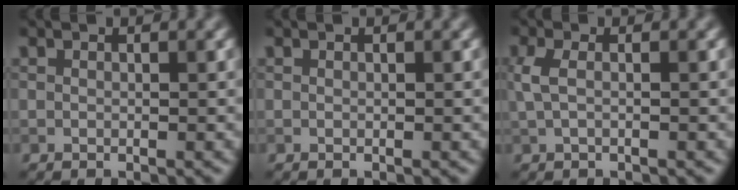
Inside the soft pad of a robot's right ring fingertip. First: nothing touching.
{"total": 0.0}
{"total": 2.0, "force": [0.3, 0.7, 1.8], "torque": [-0.042, 0.006, 0.001]}